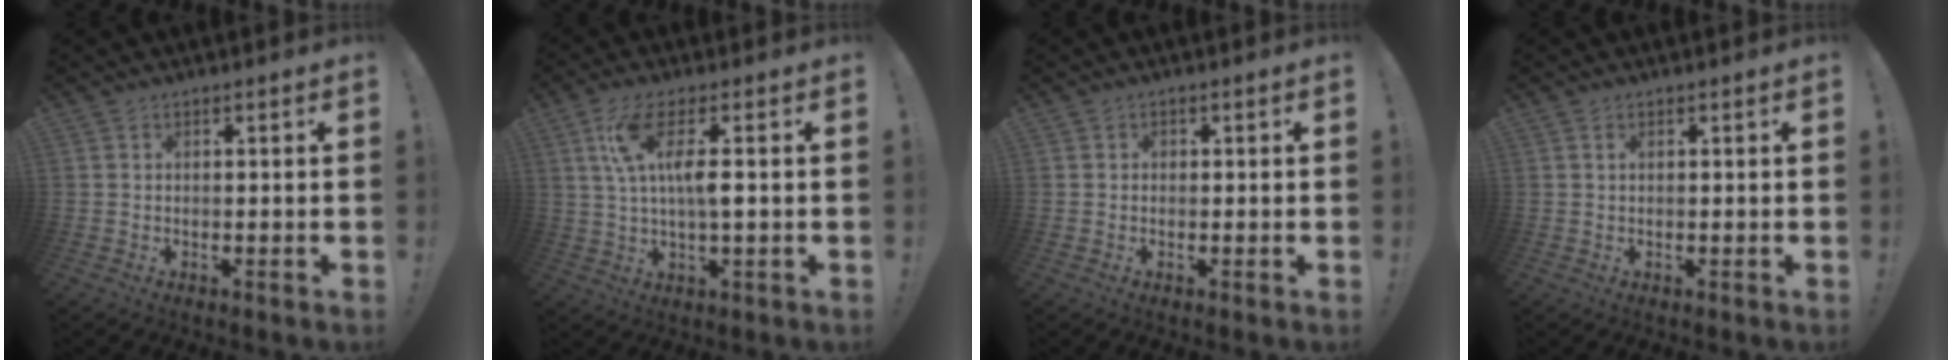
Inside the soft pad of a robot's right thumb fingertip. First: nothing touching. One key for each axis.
{"total": 10.2, "fx": 2.2, "fy": 2.7, "fz": 9.6, "tx": -0.177, "ty": 0.002, "tz": 0.038}
{"total": 1.0, "fx": -0.2, "fy": 0.9, "fz": 0.2, "tx": -0.004, "ty": 0.004, "tz": -0.005}
{"total": 0.6, "fx": 0.2, "fy": 0.2, "fz": 0.5, "tx": -0.011, "ty": 0.002, "tz": 0.004}